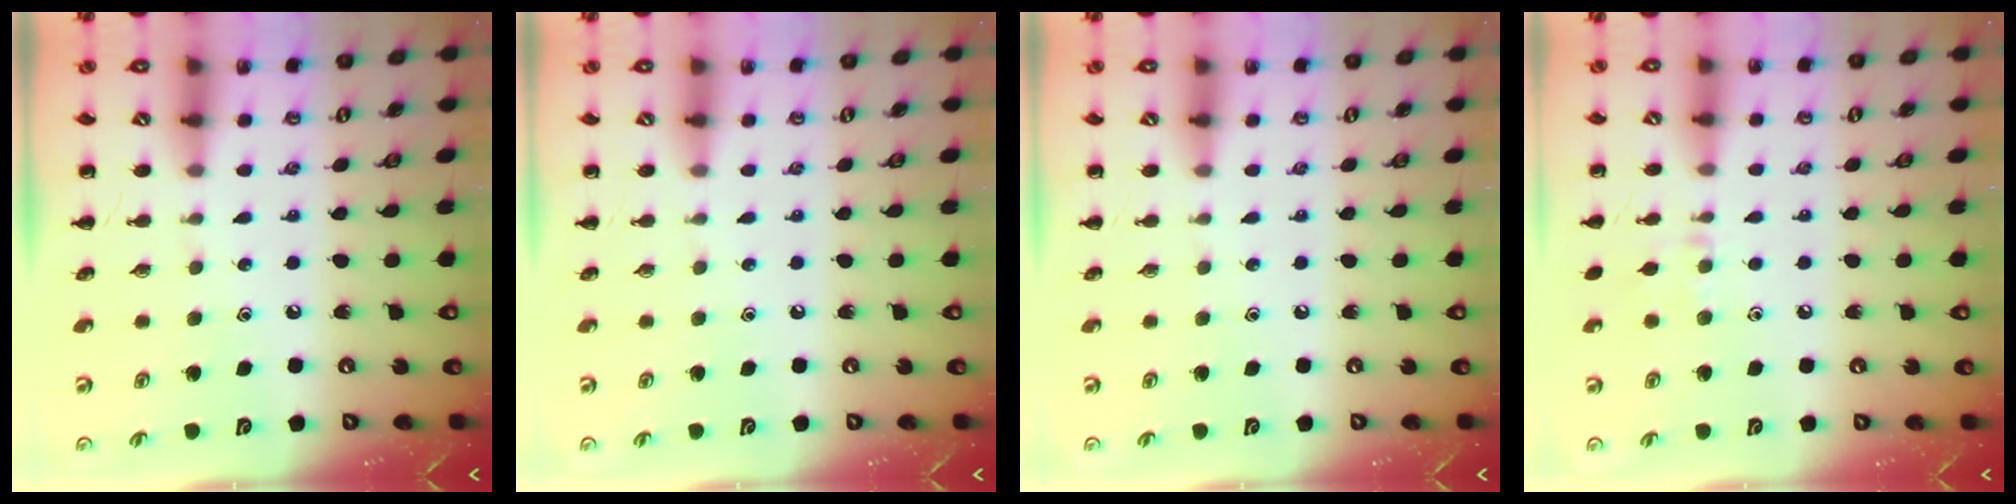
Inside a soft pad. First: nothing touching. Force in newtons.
{"total": 0.0}
{"total": 0.0}
{"total": 6.0, "press": 5.8, "slide": 1.6}